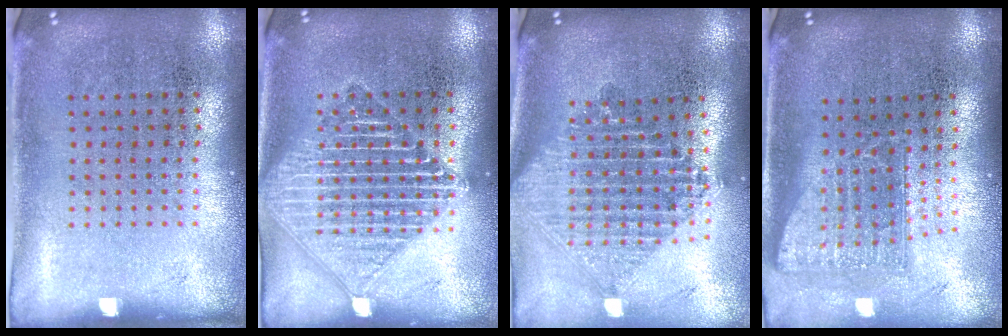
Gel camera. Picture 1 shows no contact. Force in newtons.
{"total": 3.3, "press": 3.3, "slide": 0.4}
{"total": 2.2, "press": 1.7, "slide": 1.4}
{"total": 1.7, "press": 1.3, "slide": 1.1}